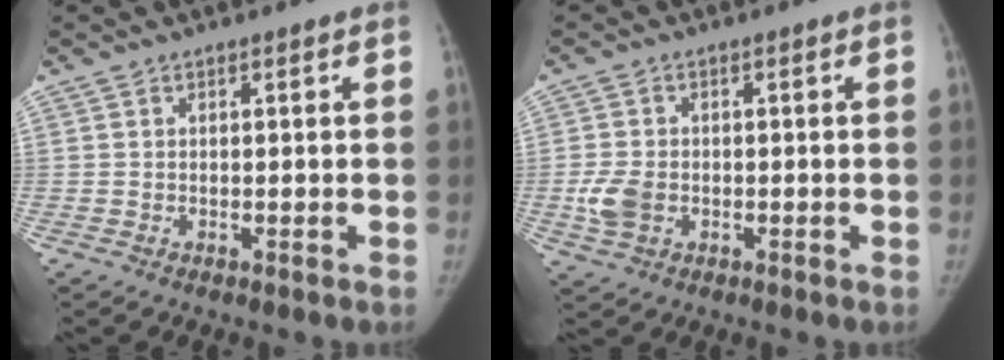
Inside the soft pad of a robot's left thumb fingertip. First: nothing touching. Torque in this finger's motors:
{"motor_torque": [0.22, 0.21, 0.58, -0.52, 0.20]}